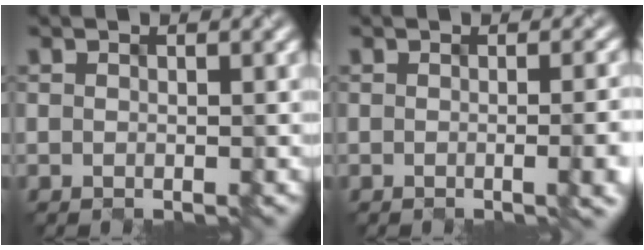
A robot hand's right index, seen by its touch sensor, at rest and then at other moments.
{"total": 5.9, "force": [-0.7, 2.7, 5.2], "torque": [-0.021, 0.012, -0.006]}